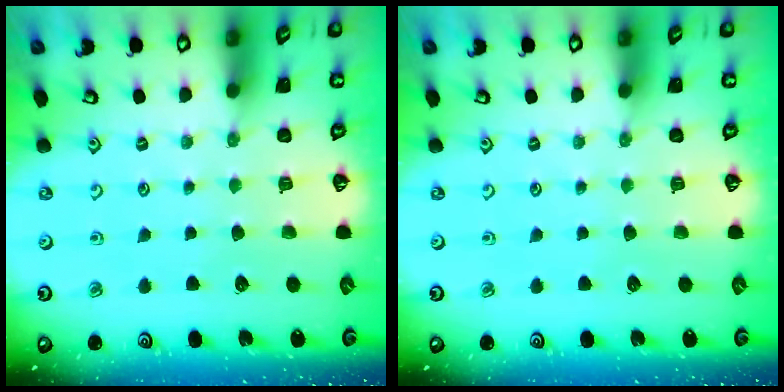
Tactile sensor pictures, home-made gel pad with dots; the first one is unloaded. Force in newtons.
{"total": 0.0}